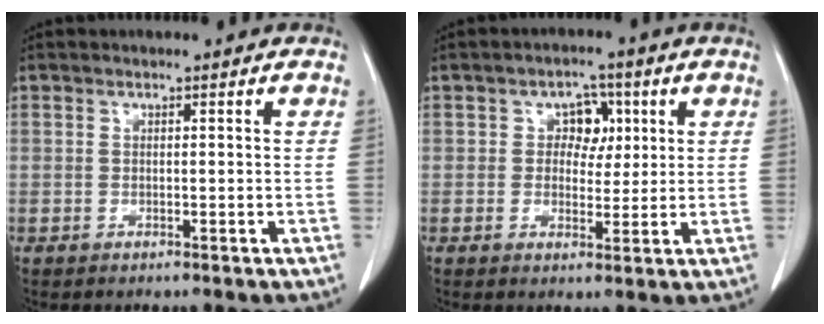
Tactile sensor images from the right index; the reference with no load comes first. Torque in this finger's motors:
{"motor_torque": [0.19, 0.19, 0.05, 0.00]}